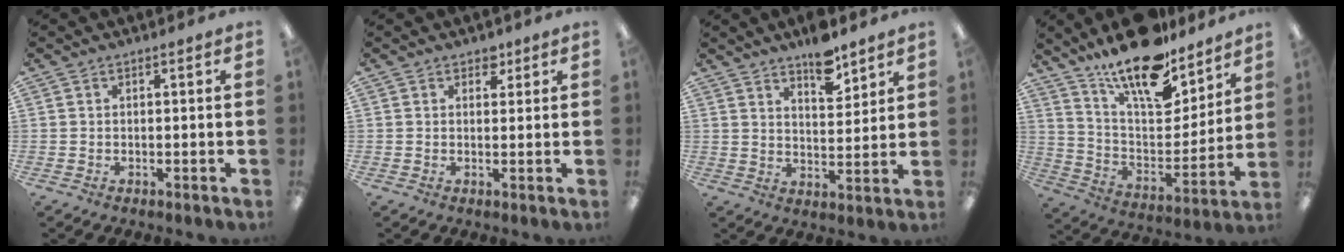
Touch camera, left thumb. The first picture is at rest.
{"total": 2.4, "force": [1.7, 1.5, 0.9], "torque": [-0.003, -0.004, 0.028]}
{"total": 8.2, "force": [6.6, 2.9, 3.8], "torque": [-0.043, -0.045, 0.112]}
{"total": 18.8, "force": [15.4, 5.9, 9.0], "torque": [-0.166, -0.109, 0.269]}